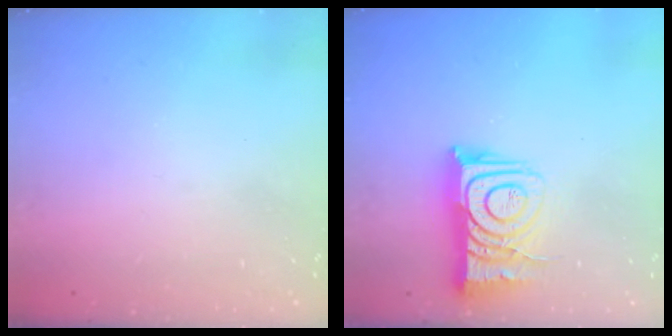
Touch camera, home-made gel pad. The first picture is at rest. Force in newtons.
{"total": 10.9, "press": 10.9, "slide": 1.1}